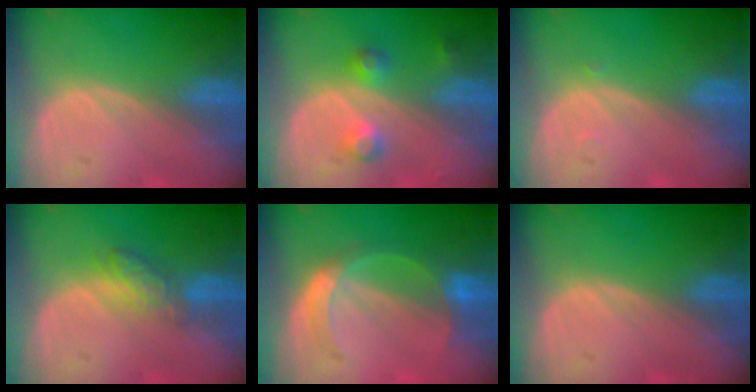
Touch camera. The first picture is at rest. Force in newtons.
{"total": 3.7, "press": 3.7, "slide": 0.5}
{"total": 0.5, "press": 0.4, "slide": 0.3}
{"total": 4.1, "press": 4.1, "slide": 0.4}
{"total": 5.6, "press": 5.3, "slide": 1.9}
{"total": 0.0}